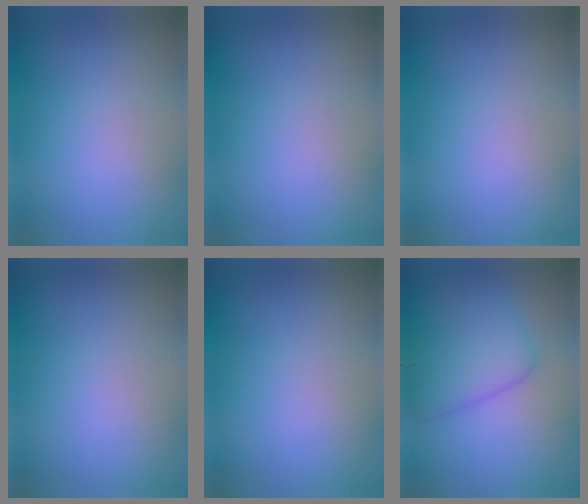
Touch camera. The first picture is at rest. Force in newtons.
{"total": 0.0}
{"total": 0.0}
{"total": 0.0}
{"total": 0.0}
{"total": 4.6, "press": 4.6, "slide": 0.1}